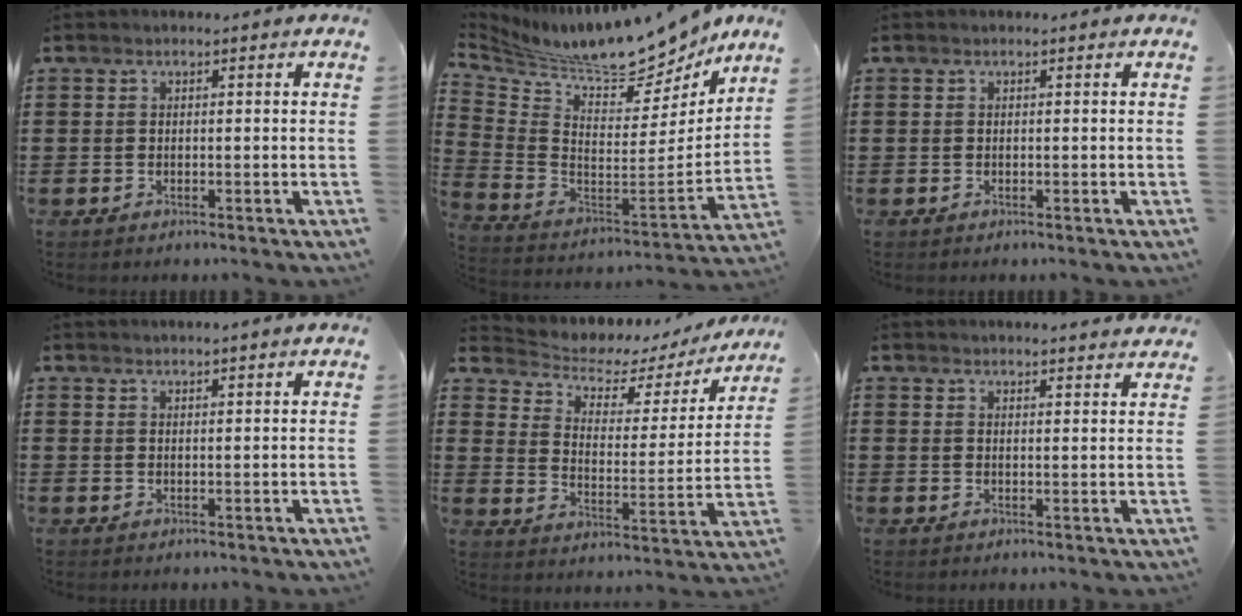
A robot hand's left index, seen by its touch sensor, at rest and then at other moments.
{"total": 11.3, "force": [10.6, 2.0, 3.5], "torque": [-0.091, -0.089, 0.174]}
{"total": 0.0}
{"total": 1.8, "force": [1.7, -0.3, 0.1], "torque": [-0.005, 0.001, 0.034]}
{"total": 4.3, "force": [3.3, 2.2, 1.7], "torque": [-0.056, -0.021, 0.048]}
{"total": 2.7, "force": [2.7, -0.2, -0.1], "torque": [-0.007, -0.011, 0.052]}